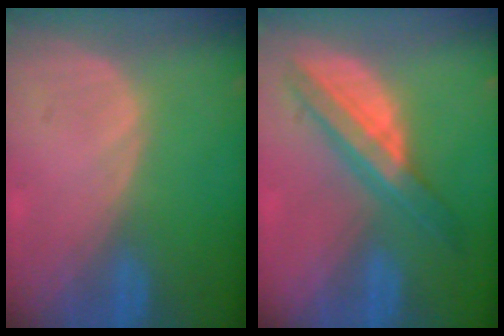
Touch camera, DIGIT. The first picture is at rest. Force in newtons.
{"total": 6.9, "press": 6.9, "slide": 0.2}